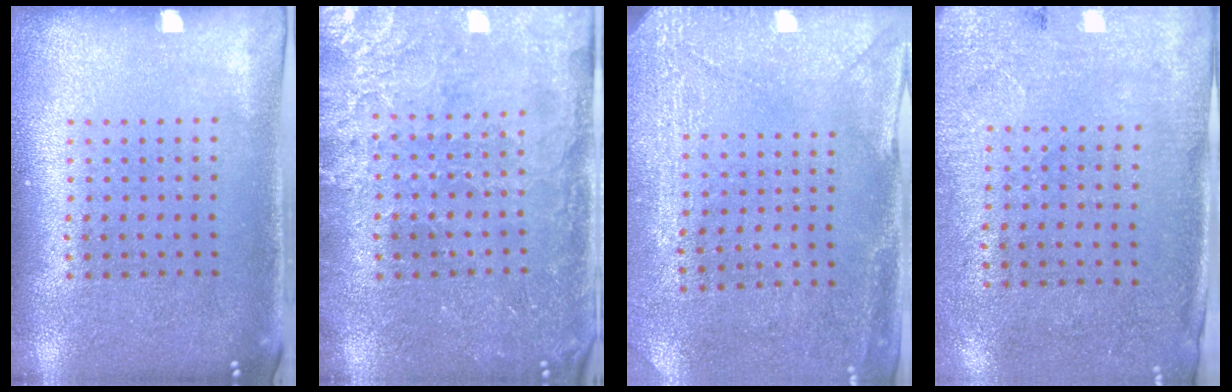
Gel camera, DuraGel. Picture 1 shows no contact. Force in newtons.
{"total": 3.3, "press": 3.1, "slide": 1.1}
{"total": 2.9, "press": 2.4, "slide": 1.6}
{"total": 2.7, "press": 2.2, "slide": 1.6}